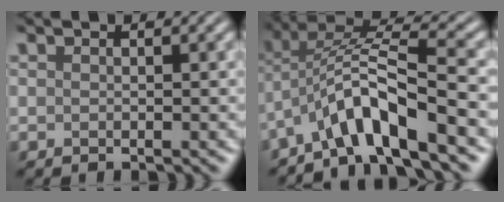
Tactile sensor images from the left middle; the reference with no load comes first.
{"total": 7.1, "force": [-3.7, 1.7, 5.8], "torque": [-0.100, 0.014, -0.074]}